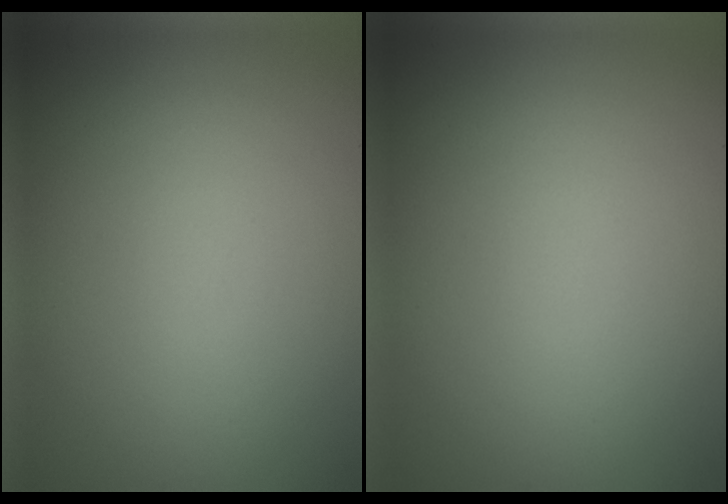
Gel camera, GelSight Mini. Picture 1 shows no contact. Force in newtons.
{"total": 0.0}